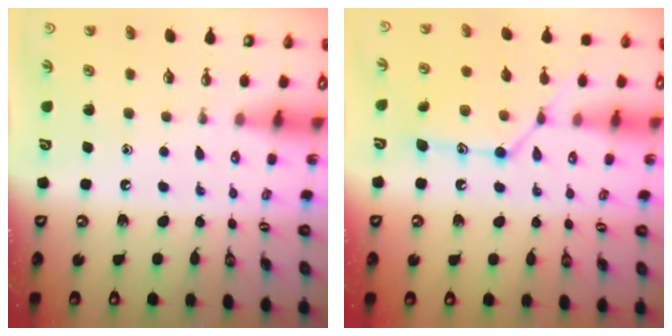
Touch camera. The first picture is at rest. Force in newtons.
{"total": 13.5, "press": 13.5, "slide": 0.8}